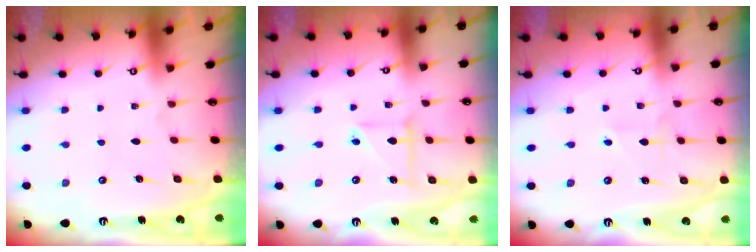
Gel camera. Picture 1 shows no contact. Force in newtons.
{"total": 5.7, "press": 5.5, "slide": 1.3}
{"total": 2.4, "press": 2.4, "slide": 0.2}